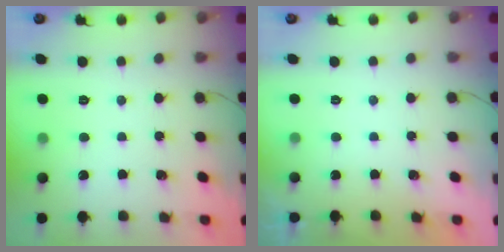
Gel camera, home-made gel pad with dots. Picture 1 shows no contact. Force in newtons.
{"total": 1.8, "press": 0.1, "slide": 1.8}